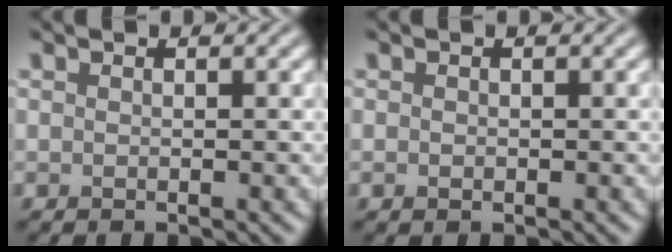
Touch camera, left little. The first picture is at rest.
{"total": 0.6, "force": [-0.1, 0.5, 0.3], "torque": [-0.005, -0.003, -0.001]}